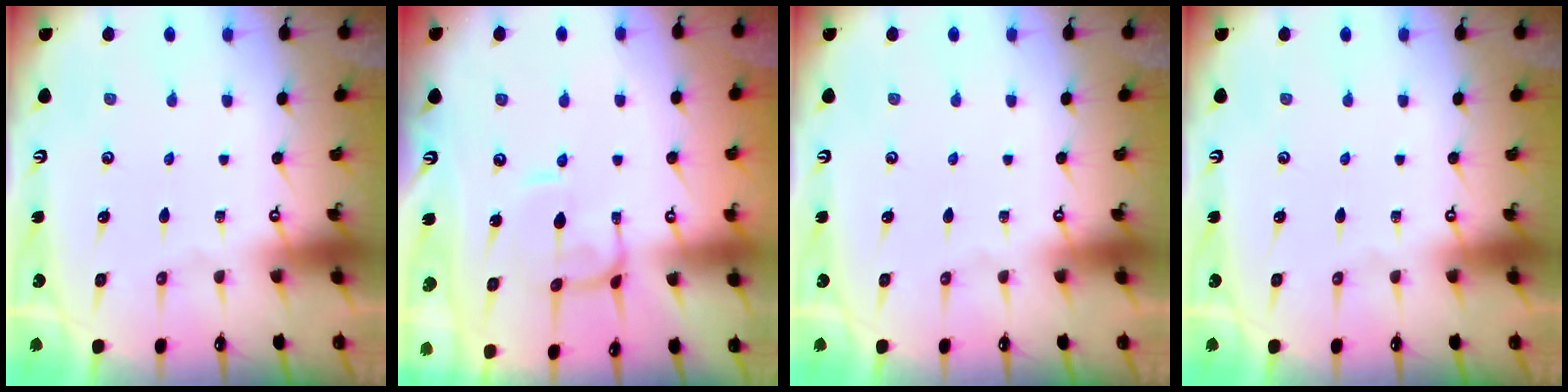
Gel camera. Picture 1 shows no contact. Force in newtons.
{"total": 0.0}
{"total": 0.0}
{"total": 0.0}